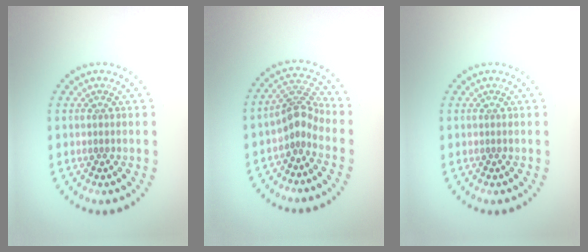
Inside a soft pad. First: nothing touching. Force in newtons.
{"total": 2.8, "press": 2.0, "slide": 2.0}
{"total": 0.0}